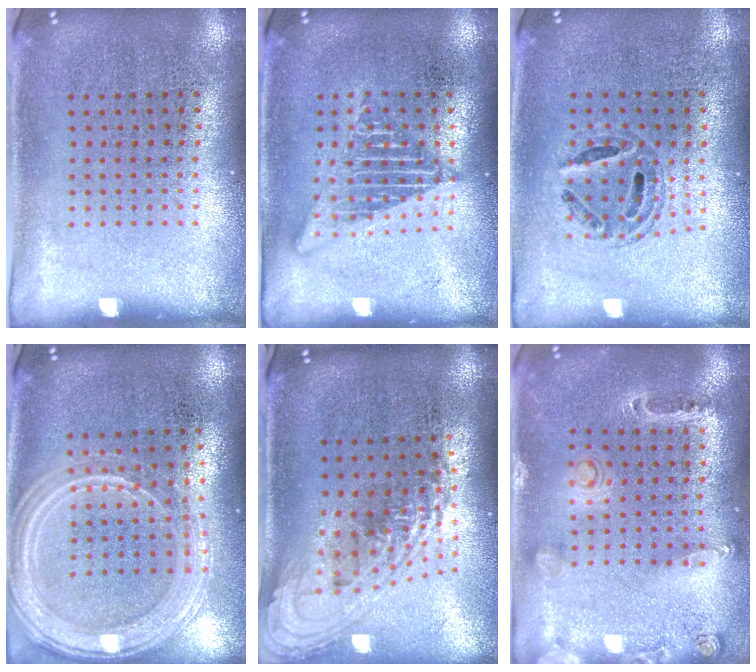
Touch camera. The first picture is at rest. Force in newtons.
{"total": 2.4, "press": 2.4, "slide": 0.2}
{"total": 0.7, "press": 0.7, "slide": 0.3}
{"total": 1.7, "press": 1.6, "slide": 0.4}
{"total": 2.2, "press": 1.6, "slide": 1.4}
{"total": 0.5, "press": 0.4, "slide": 0.3}